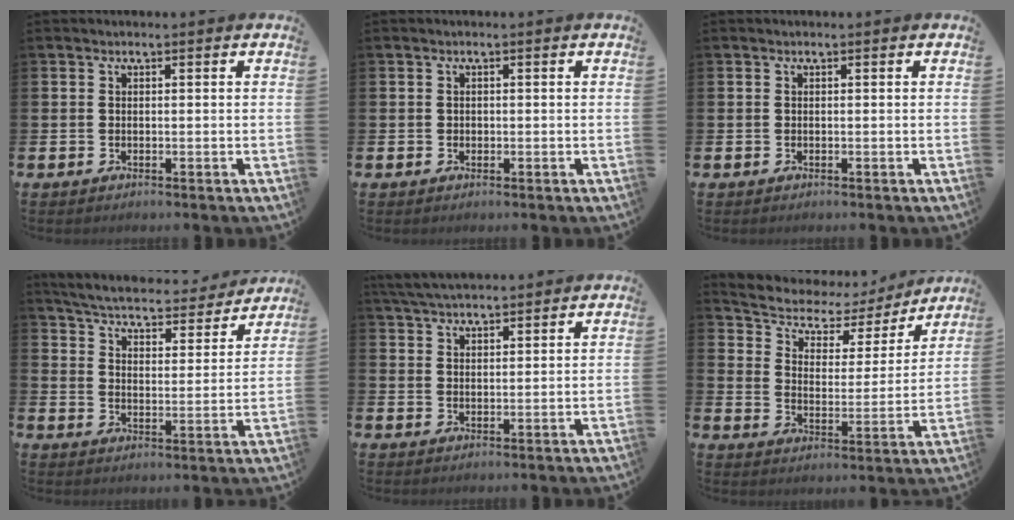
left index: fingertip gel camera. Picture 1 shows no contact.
{"total": 0.6, "force": [0.1, 0.5, 0.1], "torque": [0.001, 0.004, -0.001]}
{"total": 0.0}
{"total": 5.4, "force": [5.2, 0.8, 1.2], "torque": [-0.048, -0.044, 0.085]}
{"total": 4.5, "force": [4.4, 0.6, 0.9], "torque": [-0.027, -0.018, 0.080]}
{"total": 5.6, "force": [4.7, 2.8, 1.4], "torque": [-0.055, -0.036, 0.073]}